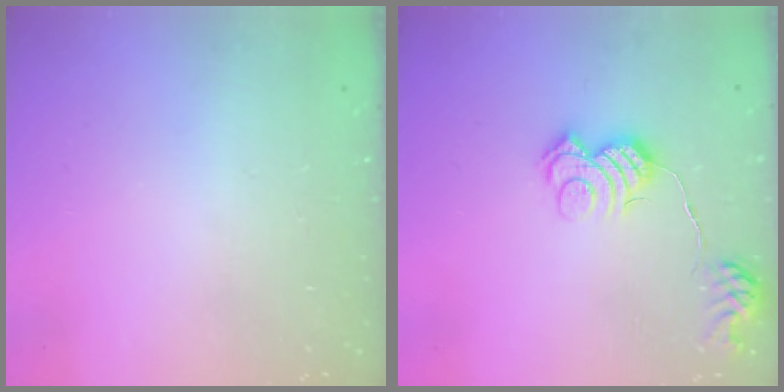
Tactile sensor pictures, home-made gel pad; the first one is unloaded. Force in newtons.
{"total": 11.9, "press": 11.9, "slide": 0.2}